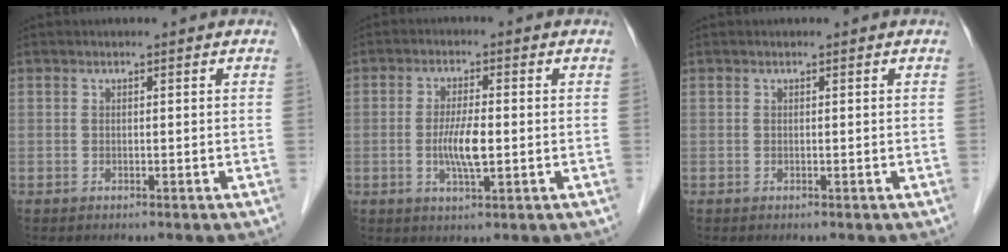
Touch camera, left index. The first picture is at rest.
{"total": 5.1, "force": [-0.8, 0.9, 5.0], "torque": [-0.103, -0.007, -0.013]}
{"total": 0.0}